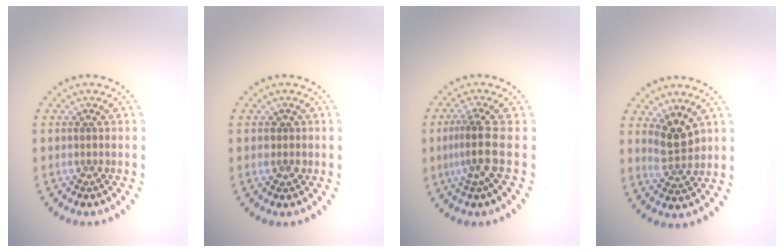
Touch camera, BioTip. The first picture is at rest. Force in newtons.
{"total": 1.2, "press": 1.0, "slide": 0.6}
{"total": 2.9, "press": 2.0, "slide": 2.1}
{"total": 2.7, "press": 2.5, "slide": 1.1}